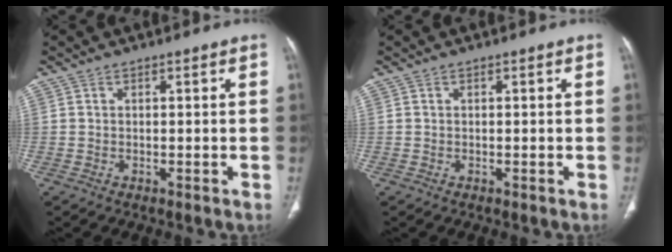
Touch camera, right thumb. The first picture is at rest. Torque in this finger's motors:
{"motor_torque": [-0.06, 0.07, -0.06, -0.02, 0.00]}